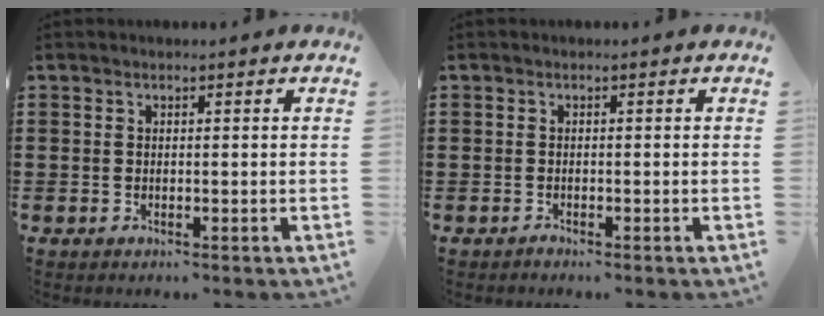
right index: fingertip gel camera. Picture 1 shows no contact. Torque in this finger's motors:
{"motor_torque": [-0.68, 1.46, -1.05, -0.21]}